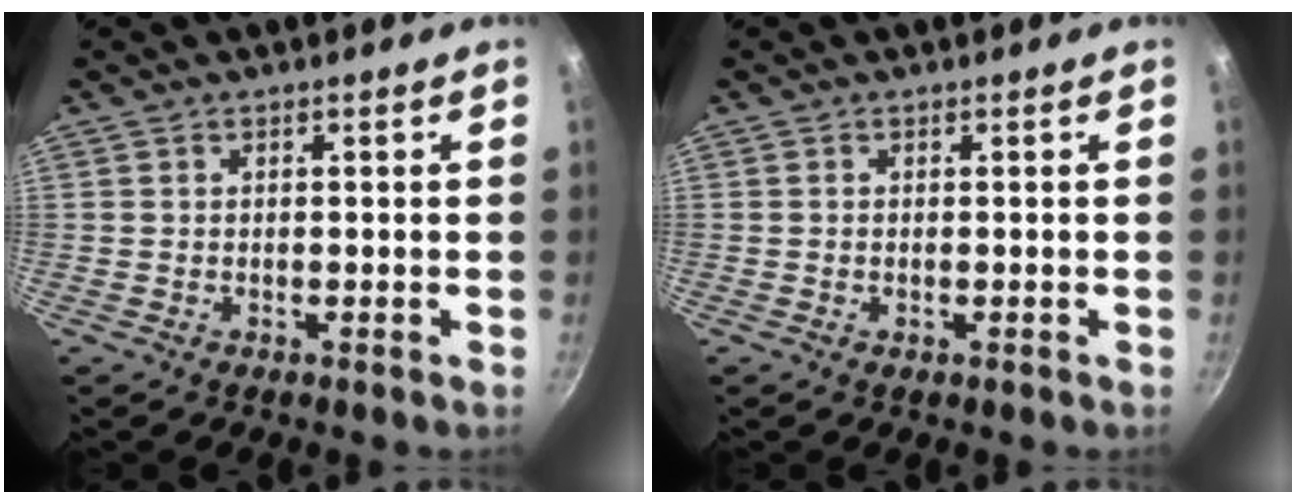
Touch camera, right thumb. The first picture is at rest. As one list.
[{"total": 0.0}]